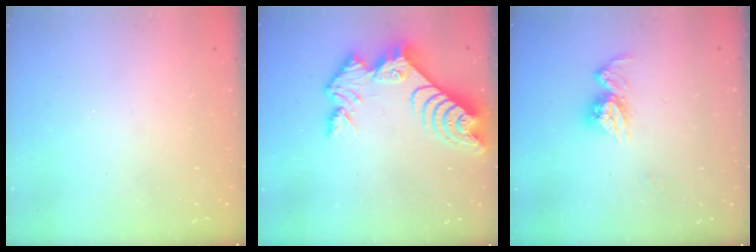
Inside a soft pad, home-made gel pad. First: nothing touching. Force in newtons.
{"total": 12.8, "press": 12.8, "slide": 1.0}
{"total": 10.0, "press": 10.0, "slide": 0.8}